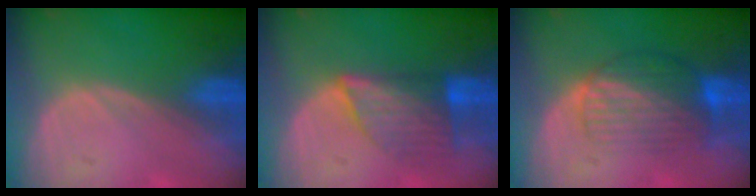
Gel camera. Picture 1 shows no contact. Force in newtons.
{"total": 6.9, "press": 6.5, "slide": 2.2}
{"total": 7.9, "press": 7.1, "slide": 3.5}